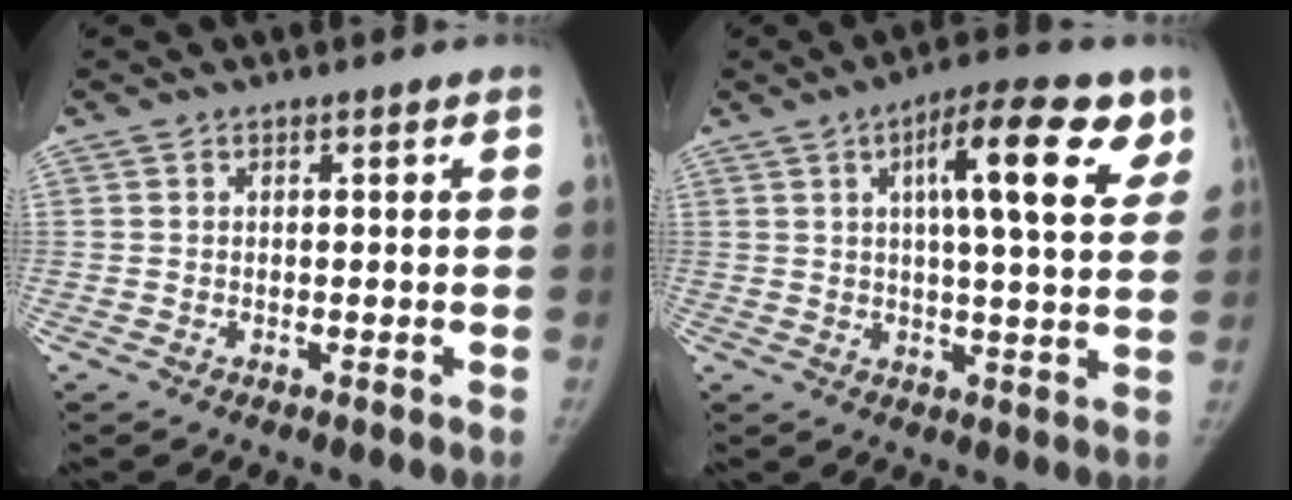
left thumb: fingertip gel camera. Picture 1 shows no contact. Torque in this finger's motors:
{"motor_torque": [0.55, 0.63, 0.44, 0.33, 0.07]}